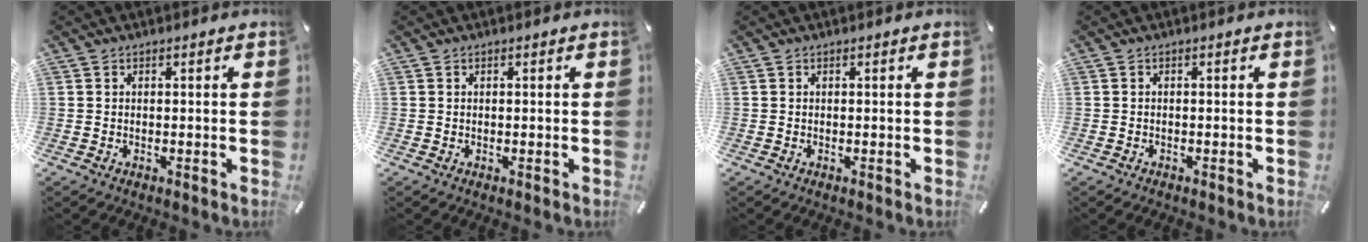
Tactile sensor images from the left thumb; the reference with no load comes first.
{"total": 0.0}
{"total": 0.0}
{"total": 0.7, "force": [-0.6, 0.3, 0.1], "torque": [-0.003, 0.001, -0.012]}